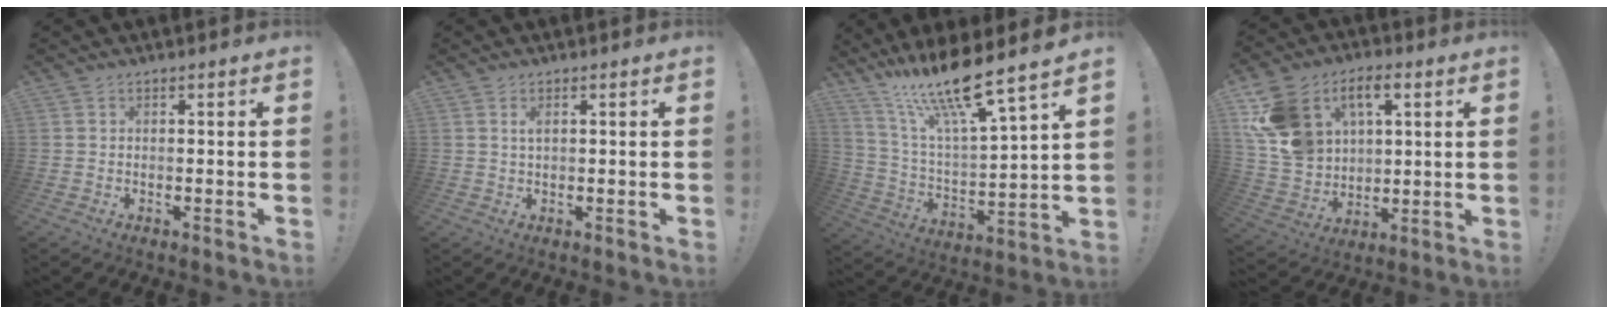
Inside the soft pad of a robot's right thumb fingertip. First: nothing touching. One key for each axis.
{"total": 1.5, "fx": 0.6, "fy": 0.5, "fz": 1.3, "tx": -0.019, "ty": -0.002, "tz": 0.008}
{"total": 16.8, "fx": 13.1, "fy": 1.5, "fz": 10.4, "tx": -0.183, "ty": -0.105, "tz": 0.214}
{"total": 16.8, "fx": 7.4, "fy": 11.8, "fz": 9.5, "tx": -0.185, "ty": -0.030, "tz": 0.138}